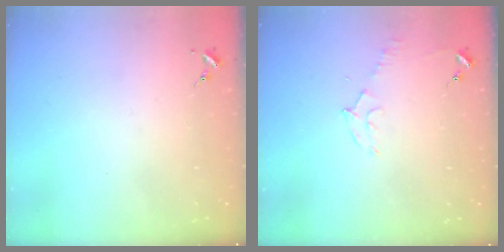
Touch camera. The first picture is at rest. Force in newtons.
{"total": 6.3, "press": 6.3, "slide": 0.7}